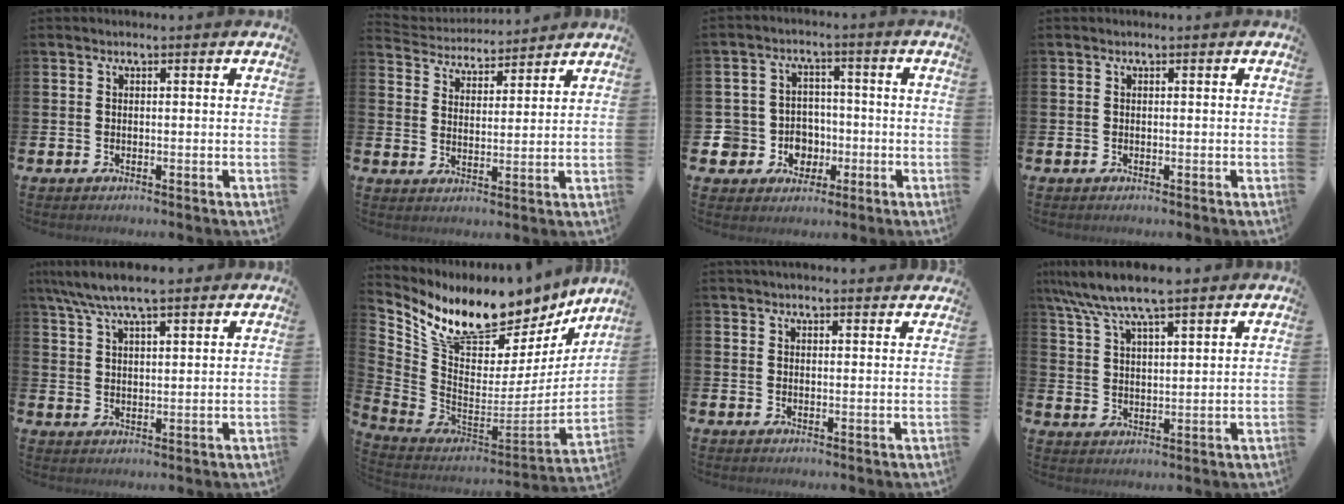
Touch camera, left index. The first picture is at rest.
{"total": 4.4, "force": [4.3, 0.8, -0.5], "torque": [-0.018, -0.031, 0.076]}
{"total": 5.5, "force": [-1.0, 5.4, 0.3], "torque": [-0.035, 0.004, -0.015]}
{"total": 0.0}
{"total": 6.9, "force": [6.1, 1.2, 3.0], "torque": [-0.074, -0.013, 0.112]}
{"total": 10.1, "force": [8.5, 4.2, 3.5], "torque": [-0.109, -0.069, 0.150]}
{"total": 2.3, "force": [2.2, 0.2, 0.3], "torque": [0.000, -0.010, 0.039]}
{"total": 7.9, "force": [7.0, 1.0, 3.5], "torque": [-0.094, -0.020, 0.128]}